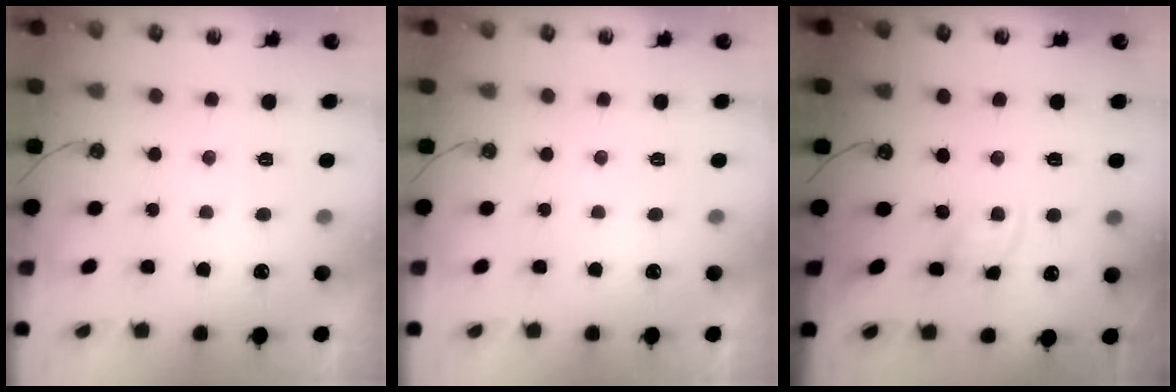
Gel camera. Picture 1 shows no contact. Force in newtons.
{"total": 0.0}
{"total": 3.4, "press": 3.4, "slide": 0.2}